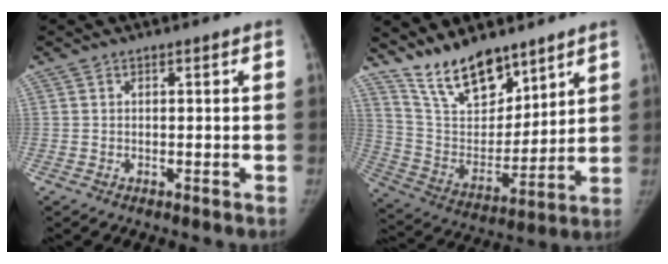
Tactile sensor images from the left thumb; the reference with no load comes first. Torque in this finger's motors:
{"motor_torque": [0.25, 0.19, 1.39, -1.39, 0.04]}